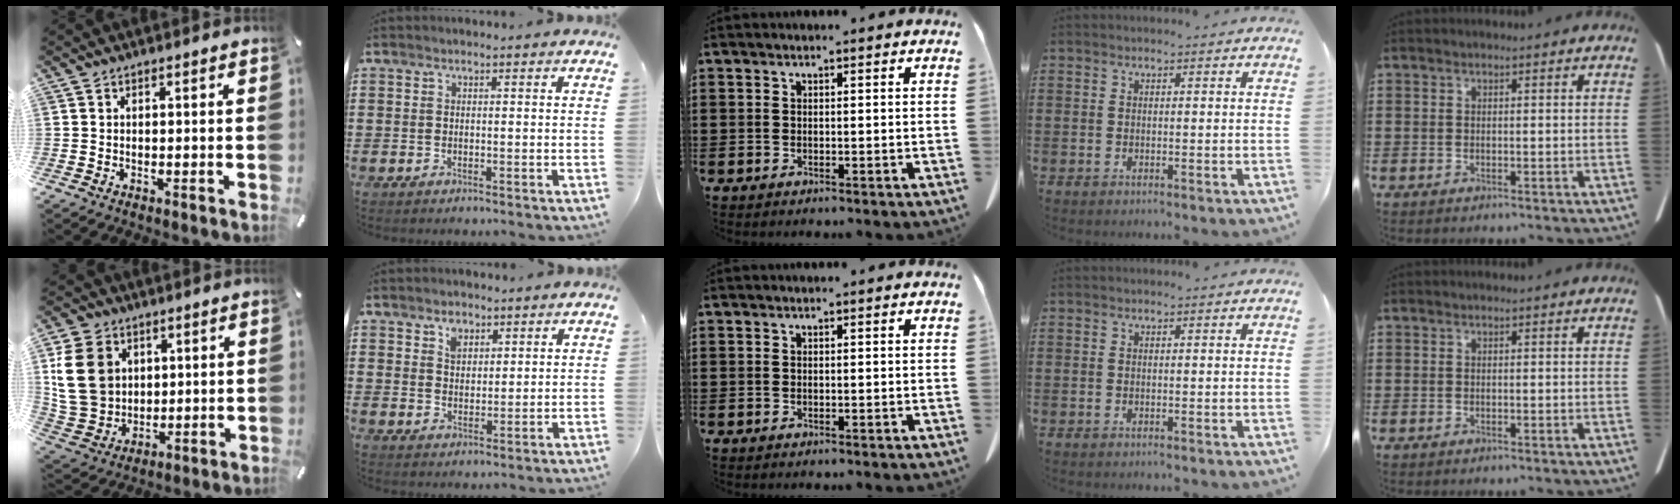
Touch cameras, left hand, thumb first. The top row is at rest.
{"thumb": {"total": 14.4, "force": [4.1, 12.1, 6.7], "torque": [-0.168, -0.003, 0.080]}, "index": {"total": 3.3, "force": [2.3, 2.2, 1.0], "torque": [-0.009, -0.002, 0.039]}}